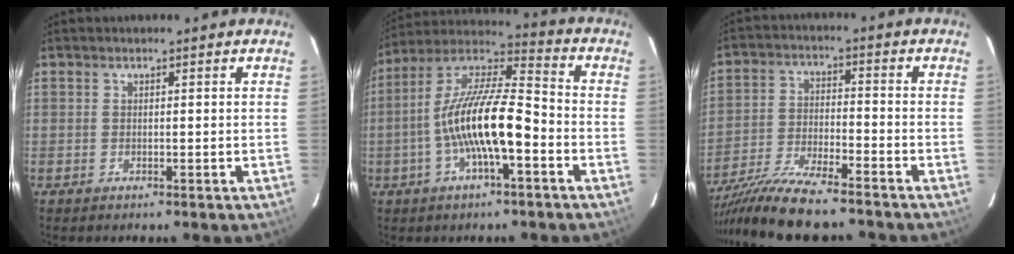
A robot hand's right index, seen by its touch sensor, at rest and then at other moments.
{"total": 14.9, "force": [-4.4, 3.6, 13.8], "torque": [-0.262, 0.005, -0.087]}
{"total": 15.7, "force": [-13.5, 1.9, 7.8], "torque": [-0.165, -0.035, -0.237]}